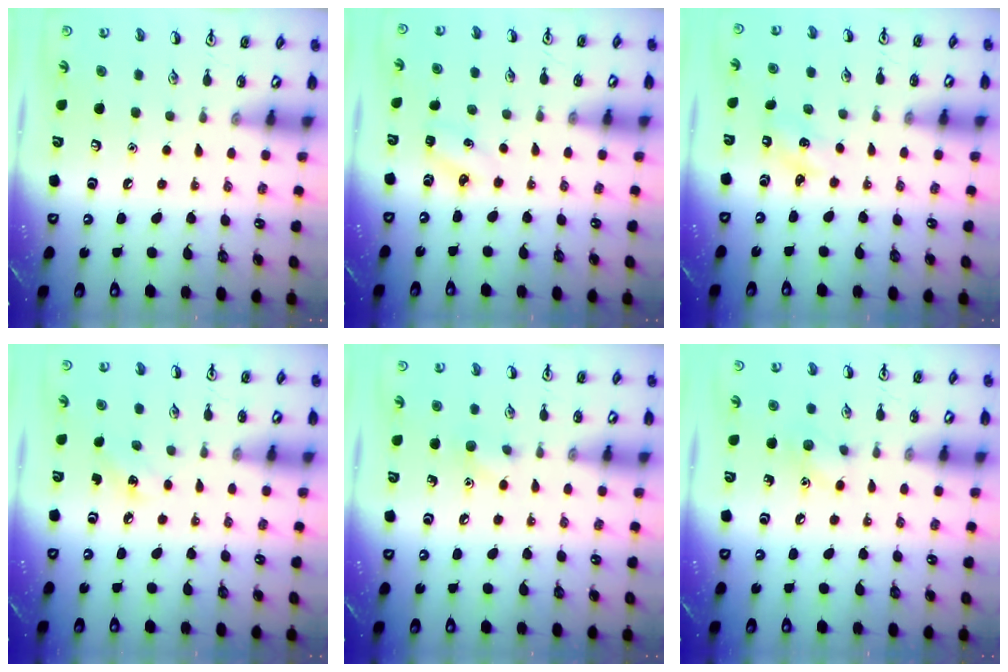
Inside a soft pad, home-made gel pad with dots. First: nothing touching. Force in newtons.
{"total": 2.8, "press": 2.6, "slide": 1.0}
{"total": 1.4, "press": 1.3, "slide": 0.5}
{"total": 4.2, "press": 4.0, "slide": 1.4}
{"total": 6.2, "press": 6.0, "slide": 1.4}
{"total": 6.6, "press": 6.3, "slide": 1.8}